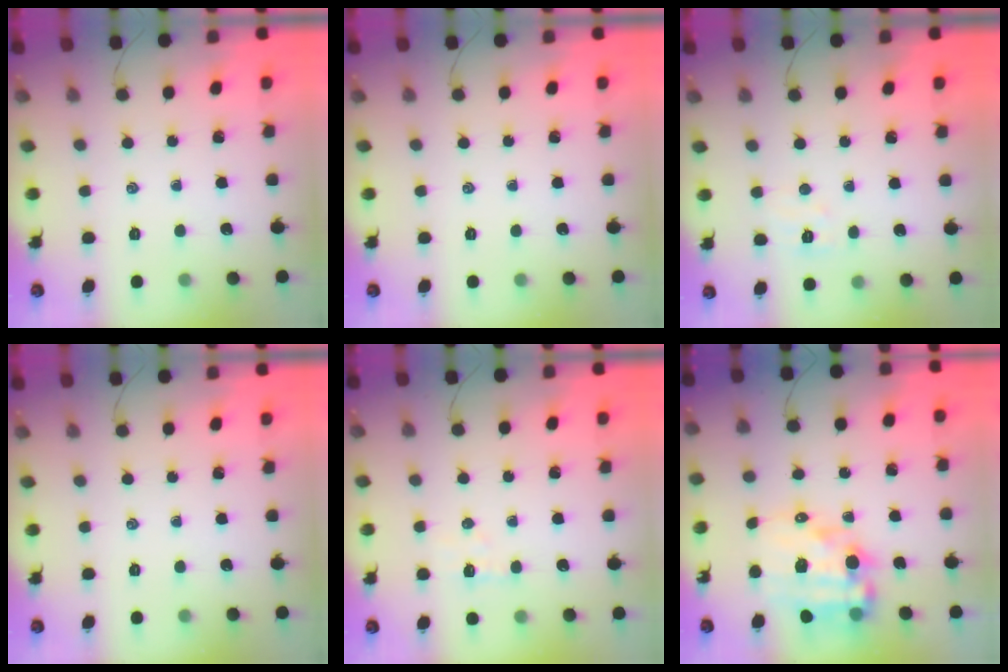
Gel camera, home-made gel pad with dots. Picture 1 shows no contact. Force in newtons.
{"total": 0.0}
{"total": 5.0, "press": 4.9, "slide": 1.0}
{"total": 0.0}
{"total": 4.3, "press": 4.2, "slide": 1.0}
{"total": 14.0, "press": 13.6, "slide": 3.5}